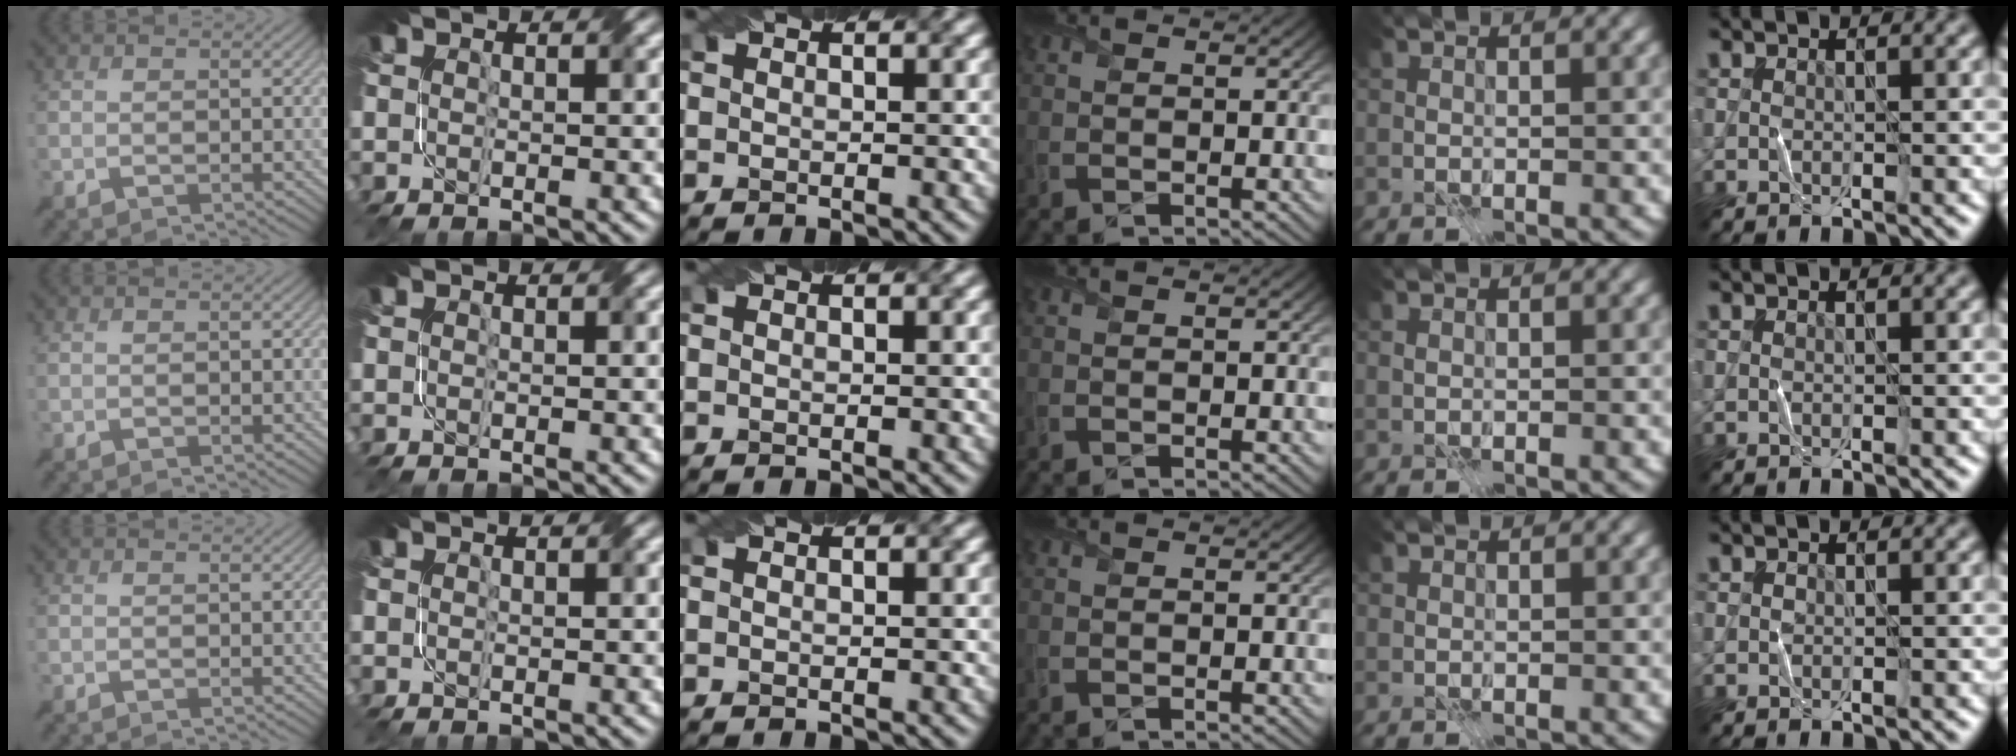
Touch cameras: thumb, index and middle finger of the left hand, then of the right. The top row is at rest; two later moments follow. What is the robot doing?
{"motion": "fold", "object": "file"}